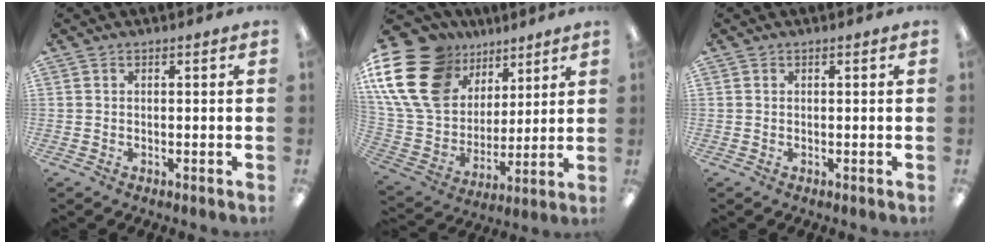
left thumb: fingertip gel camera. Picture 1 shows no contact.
{"total": 22.2, "force": [10.8, 15.8, 11.2], "torque": [-0.243, -0.047, 0.208]}
{"total": 0.0}